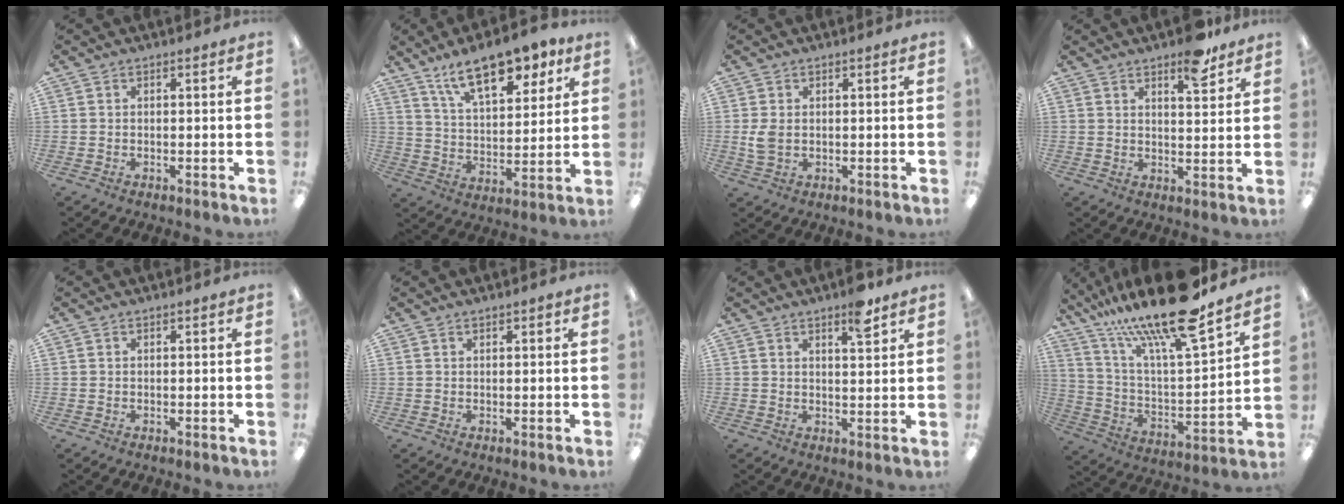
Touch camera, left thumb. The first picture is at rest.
{"total": 16.0, "force": [11.1, 6.7, 9.4], "torque": [-0.140, -0.053, 0.189]}
{"total": 3.7, "force": [0.0, 2.4, 2.8], "torque": [-0.058, -0.003, -0.004]}
{"total": 7.6, "force": [5.6, 2.6, 4.4], "torque": [-0.044, -0.036, 0.091]}
{"total": 0.0}
{"total": 0.7, "force": [0.5, 0.3, 0.5], "torque": [-0.010, 0.001, 0.010]}
{"total": 5.9, "force": [4.1, 1.6, 3.9], "torque": [-0.047, -0.021, 0.065]}
{"total": 22.3, "force": [17.8, 4.3, 12.8], "torque": [-0.219, -0.122, 0.296]}